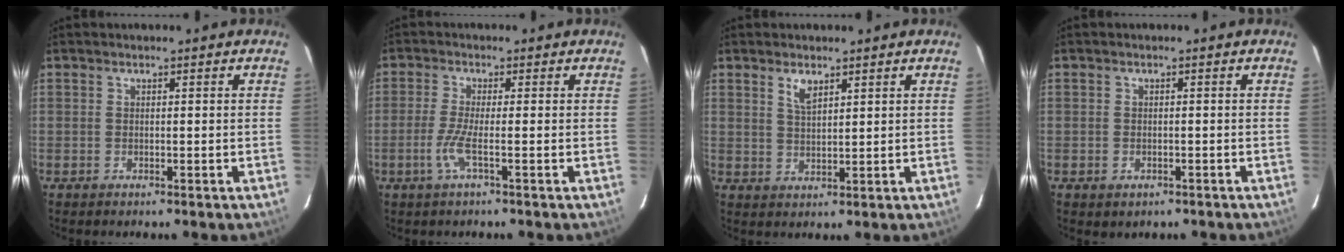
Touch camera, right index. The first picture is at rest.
{"total": 3.9, "force": [-1.6, -0.5, 3.5], "torque": [-0.085, -0.006, -0.035]}
{"total": 3.3, "force": [2.1, 1.2, 2.1], "torque": [-0.039, -0.001, 0.041]}
{"total": 1.9, "force": [-0.9, 1.6, 0.7], "torque": [-0.016, -0.003, -0.007]}